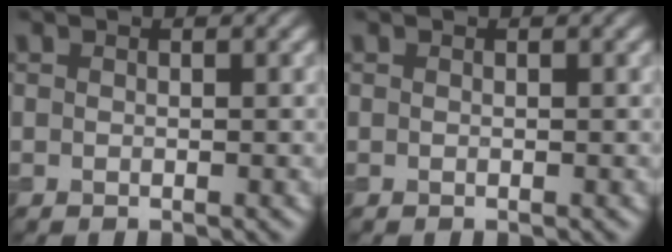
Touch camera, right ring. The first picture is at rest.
{"total": 0.0}